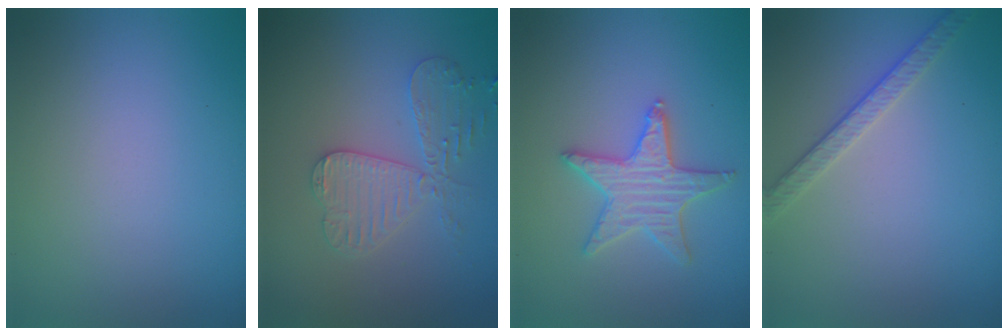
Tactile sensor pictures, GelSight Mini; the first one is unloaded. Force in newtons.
{"total": 4.0, "press": 3.7, "slide": 1.5}
{"total": 3.3, "press": 3.2, "slide": 0.8}
{"total": 2.6, "press": 2.5, "slide": 0.8}